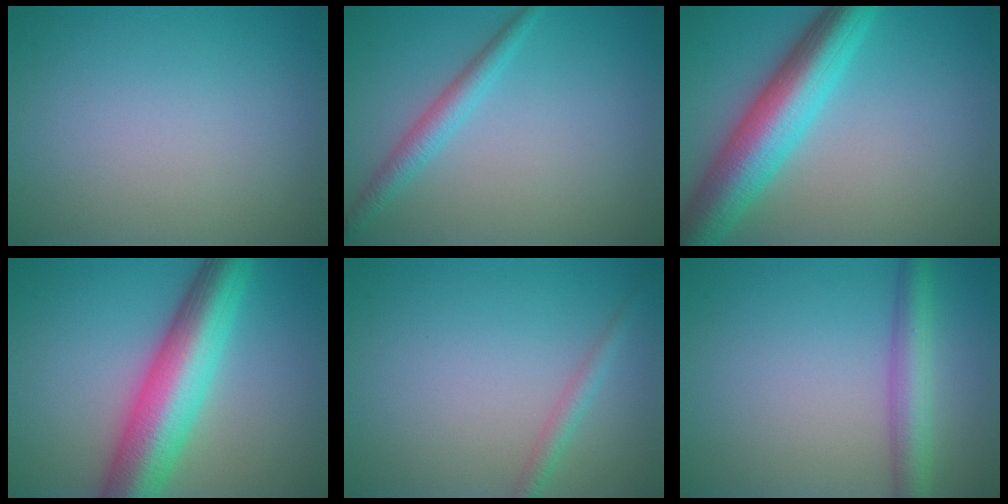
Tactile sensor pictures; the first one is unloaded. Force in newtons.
{"total": 2.3, "press": 2.3, "slide": 0.2}
{"total": 8.5, "press": 8.5, "slide": 0.3}
{"total": 9.8, "press": 9.8, "slide": 0.2}
{"total": 1.5, "press": 1.5, "slide": 0.1}
{"total": 3.8, "press": 3.8, "slide": 0.1}